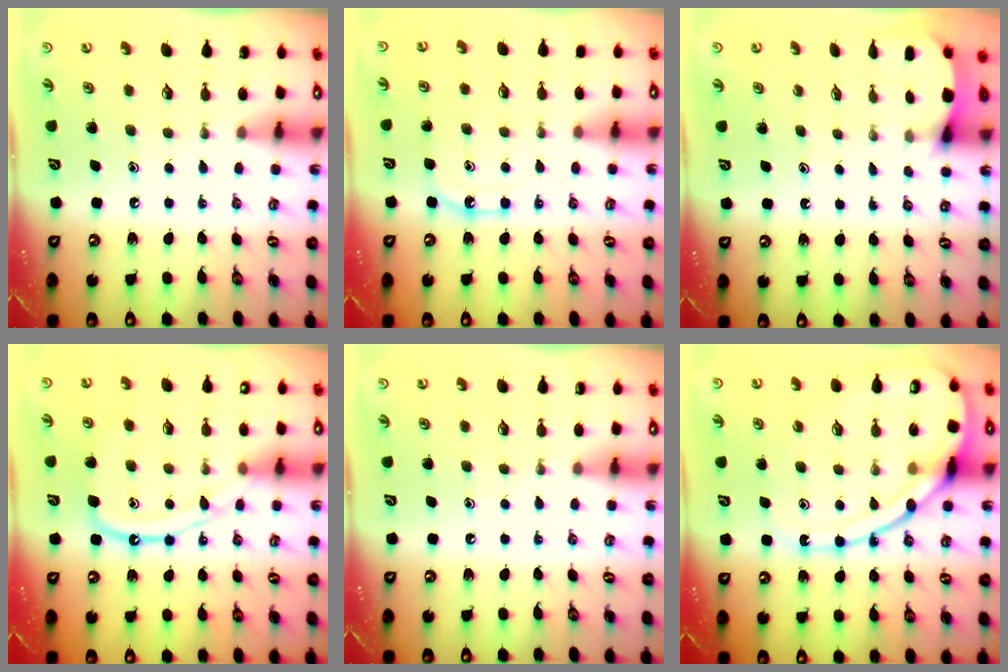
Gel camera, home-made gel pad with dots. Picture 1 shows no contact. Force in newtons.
{"total": 8.2, "press": 8.1, "slide": 0.9}
{"total": 2.8, "press": 2.8, "slide": 0.3}
{"total": 12.3, "press": 12.3, "slide": 1.1}
{"total": 0.0}
{"total": 15.4, "press": 15.3, "slide": 1.4}